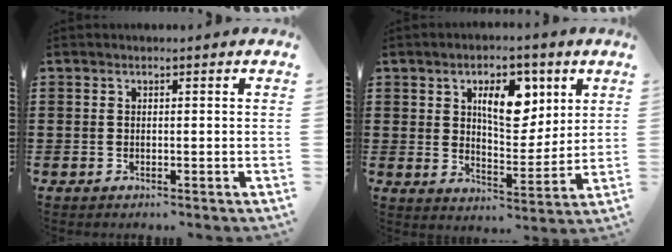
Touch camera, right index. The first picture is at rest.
{"total": 9.0, "force": [3.9, 4.7, 6.6], "torque": [-0.099, -0.005, 0.060]}